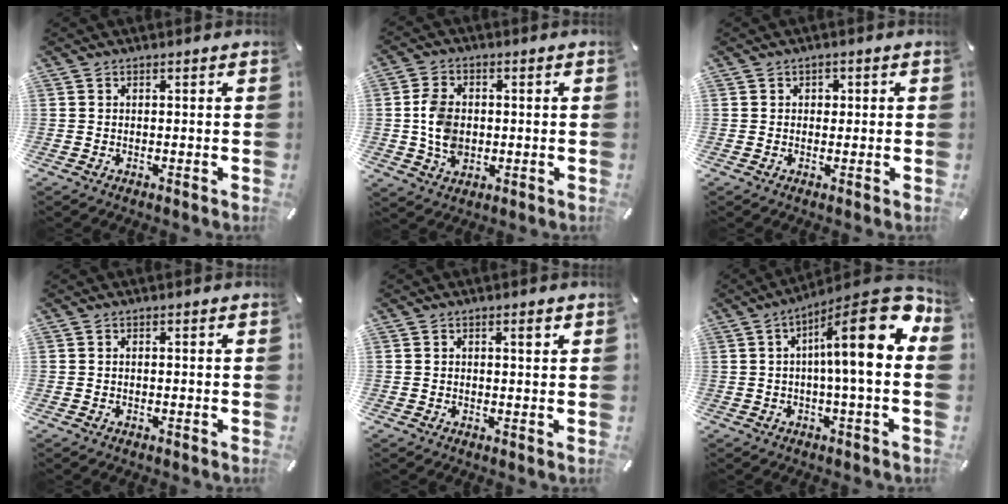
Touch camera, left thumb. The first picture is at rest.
{"total": 8.2, "force": [-0.4, 6.3, 5.2], "torque": [-0.115, 0.005, -0.008]}
{"total": 1.5, "force": [0.1, 1.4, 0.6], "torque": [0.002, 0.000, -0.005]}
{"total": 0.7, "force": [-0.1, 0.3, 0.6], "torque": [-0.014, 0.000, -0.003]}
{"total": 2.1, "force": [0.9, 0.7, 1.8], "torque": [-0.028, 0.000, 0.013]}
{"total": 18.8, "force": [4.2, 3.6, 17.9], "torque": [-0.256, -0.040, 0.050]}